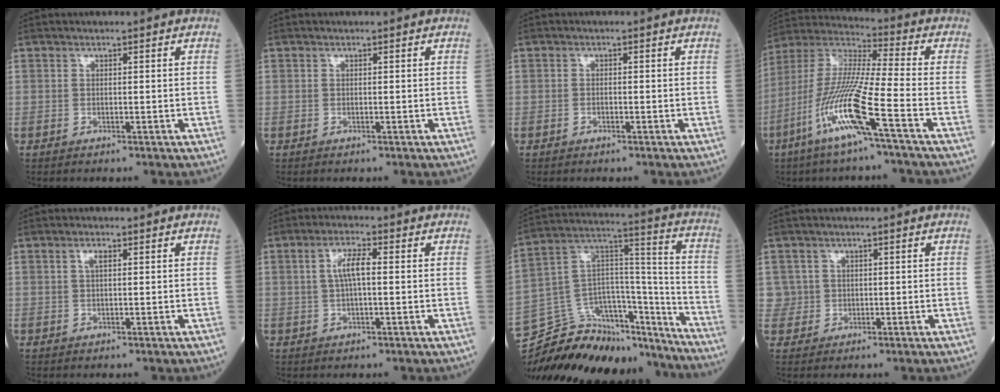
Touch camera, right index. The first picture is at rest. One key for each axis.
{"total": 0.0}
{"total": 0.6, "fx": -0.4, "fy": 0.2, "fz": 0.4, "tx": -0.007, "ty": 0.000, "tz": -0.007}
{"total": 14.5, "fx": -6.7, "fy": -0.5, "fz": 12.8, "tx": -0.272, "ty": -0.015, "tz": -0.137}
{"total": 1.4, "fx": 0.5, "fy": 0.3, "fz": 1.2, "tx": -0.024, "ty": 0.003, "tz": 0.007}
{"total": 4.0, "fx": 0.4, "fy": 0.8, "fz": 3.9, "tx": -0.079, "ty": 0.012, "tz": 0.007}
{"total": 30.9, "fx": -27.7, "fy": 8.4, "fz": 10.7, "tx": -0.181, "ty": 0.019, "tz": -0.420}
{"total": 2.4, "fx": 0.4, "fy": 2.4, "fz": -0.3, "tx": 0.023, "ty": 0.007, "tz": 0.004}